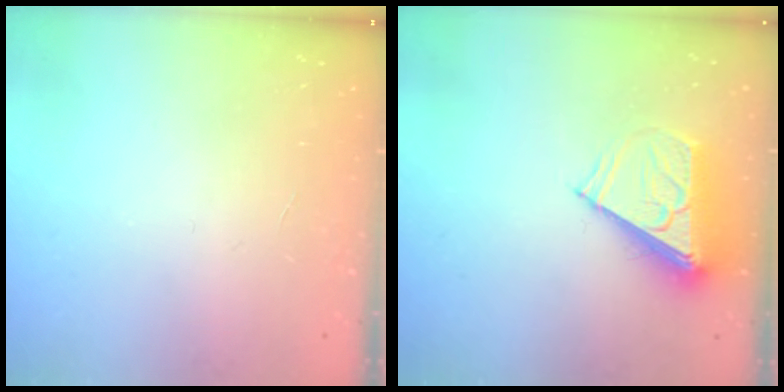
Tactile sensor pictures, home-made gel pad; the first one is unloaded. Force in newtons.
{"total": 8.3, "press": 8.3, "slide": 0.3}